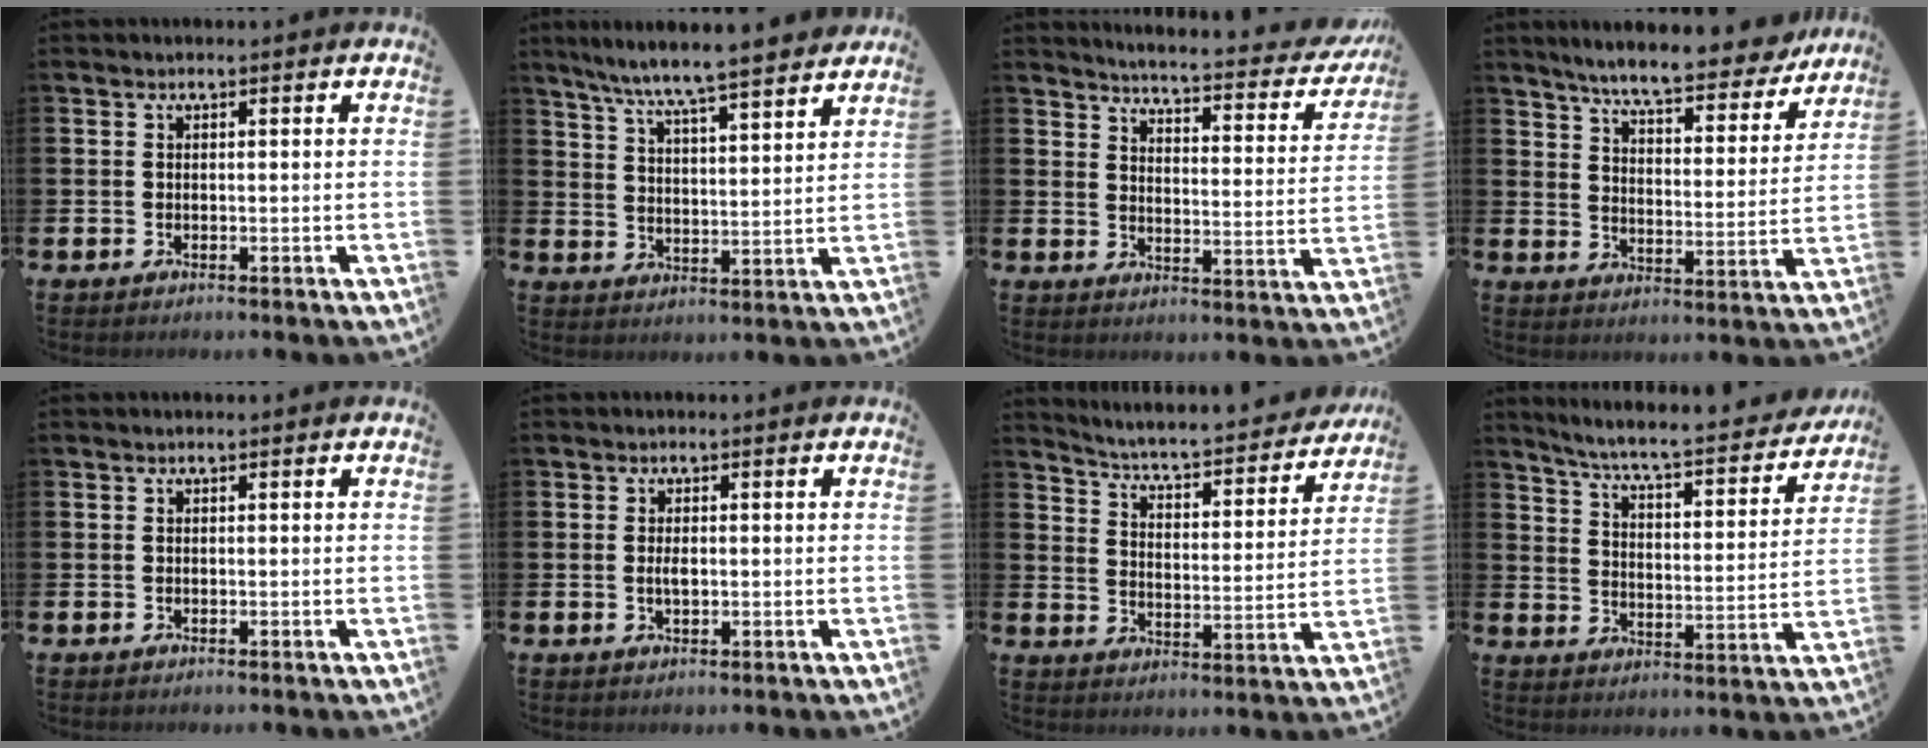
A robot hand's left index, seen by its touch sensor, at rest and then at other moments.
{"total": 8.1, "force": [7.6, -0.1, 2.6], "torque": [-0.078, -0.048, 0.135]}
{"total": 4.2, "force": [4.0, 0.3, 1.1], "torque": [-0.037, -0.042, 0.059]}
{"total": 7.7, "force": [7.1, 0.9, 2.9], "torque": [-0.071, -0.047, 0.119]}
{"total": 0.0}
{"total": 1.5, "force": [0.0, 0.6, 1.4], "torque": [-0.025, 0.002, -0.002]}
{"total": 5.0, "force": [4.8, 0.5, 1.5], "torque": [-0.056, -0.043, 0.072]}
{"total": 6.2, "force": [5.6, 0.4, 2.5], "torque": [-0.076, -0.047, 0.088]}